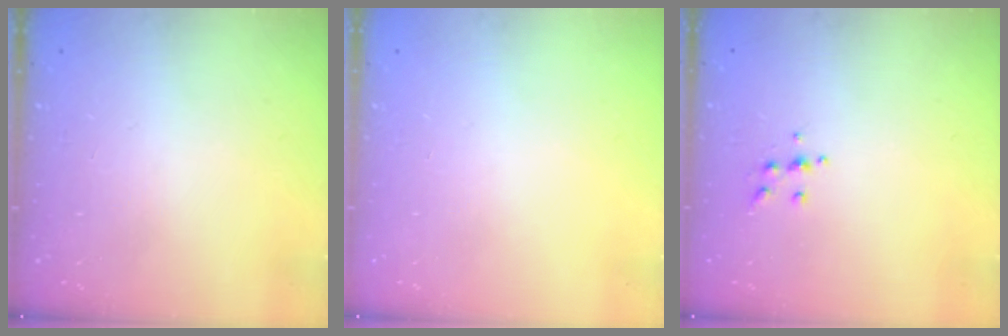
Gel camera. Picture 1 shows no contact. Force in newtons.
{"total": 0.0}
{"total": 5.0, "press": 4.8, "slide": 1.0}